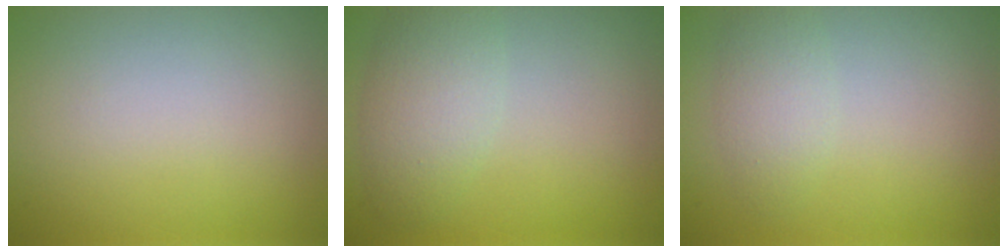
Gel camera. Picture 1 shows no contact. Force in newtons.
{"total": 3.5, "press": 3.5, "slide": 0.1}
{"total": 2.2, "press": 2.2, "slide": 0.1}